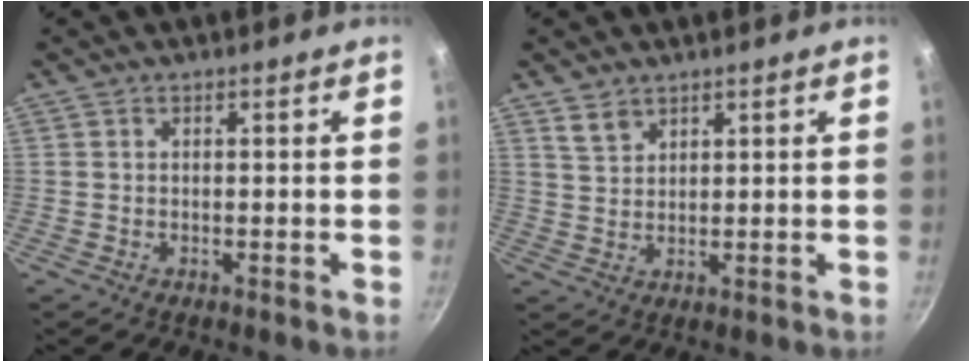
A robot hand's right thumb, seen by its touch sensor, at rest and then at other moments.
{"total": 3.4, "force": [2.6, 1.7, 1.3], "torque": [-0.021, -0.011, 0.054]}